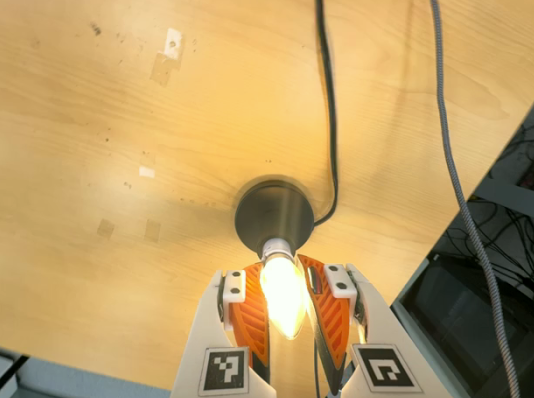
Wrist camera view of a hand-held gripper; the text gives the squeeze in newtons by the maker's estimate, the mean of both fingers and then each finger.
{"total": 23.7, "left": 22.6, "right": 24.7}